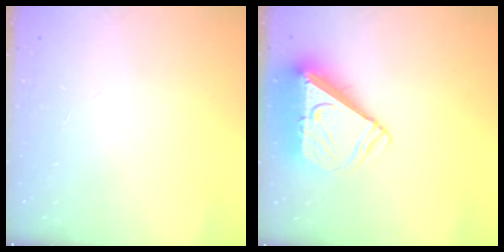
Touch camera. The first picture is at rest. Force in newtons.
{"total": 9.4, "press": 9.3, "slide": 1.4}